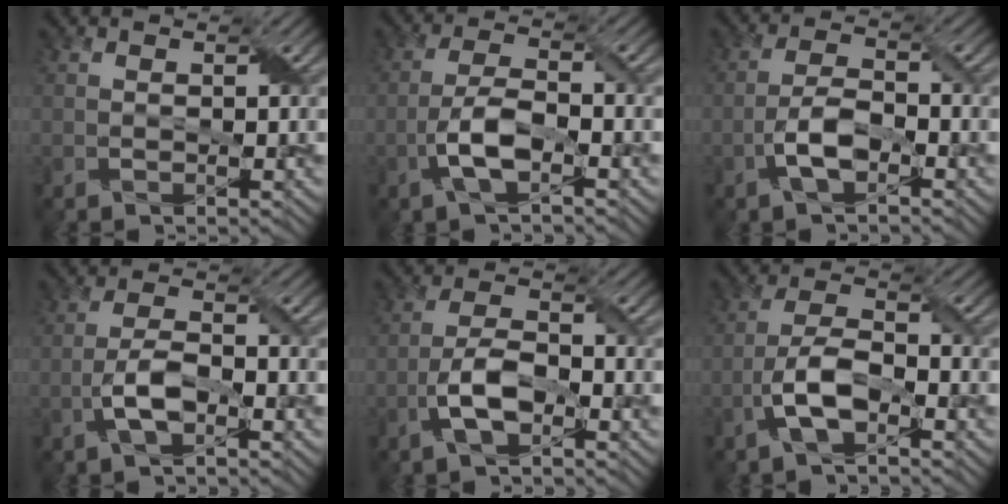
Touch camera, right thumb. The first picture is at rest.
{"total": 5.5, "force": [-2.3, 1.9, 4.6], "torque": [-0.103, 0.005, -0.050]}
{"total": 4.8, "force": [-2.3, 1.9, 3.8], "torque": [-0.083, 0.007, -0.048]}
{"total": 4.5, "force": [-2.1, 1.6, 3.6], "torque": [-0.082, 0.005, -0.044]}
{"total": 5.5, "force": [-2.5, 2.2, 4.3], "torque": [-0.092, 0.008, -0.055]}
{"total": 6.2, "force": [-3.0, 2.3, 4.9], "torque": [-0.102, 0.010, -0.068]}